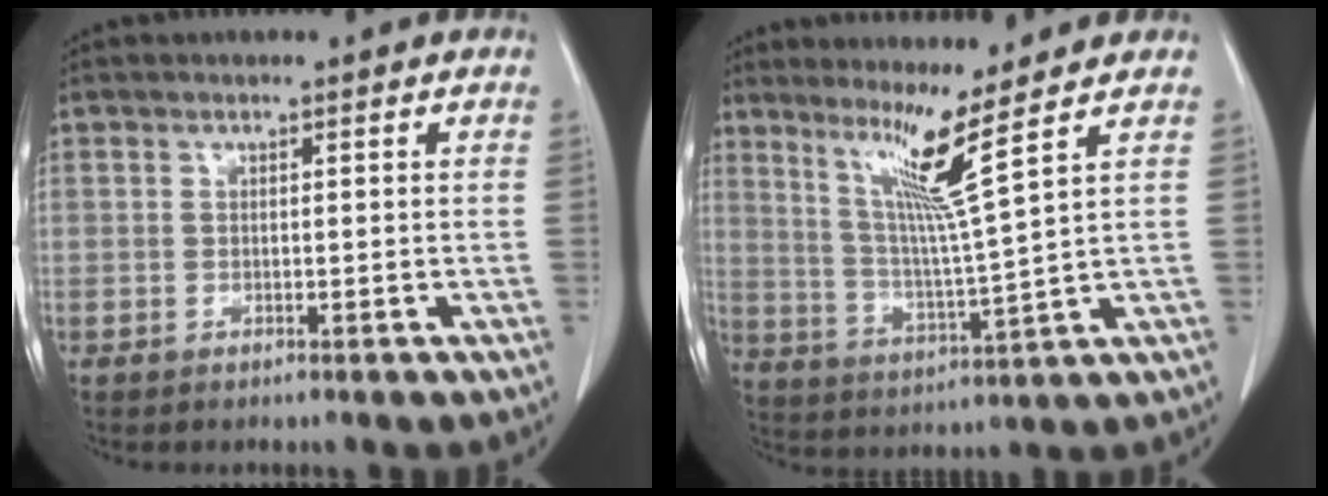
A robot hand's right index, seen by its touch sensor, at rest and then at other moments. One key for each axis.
{"total": 8.5, "fx": 5.3, "fy": -3.0, "fz": 6.0, "tx": -0.108, "ty": -0.024, "tz": 0.102}